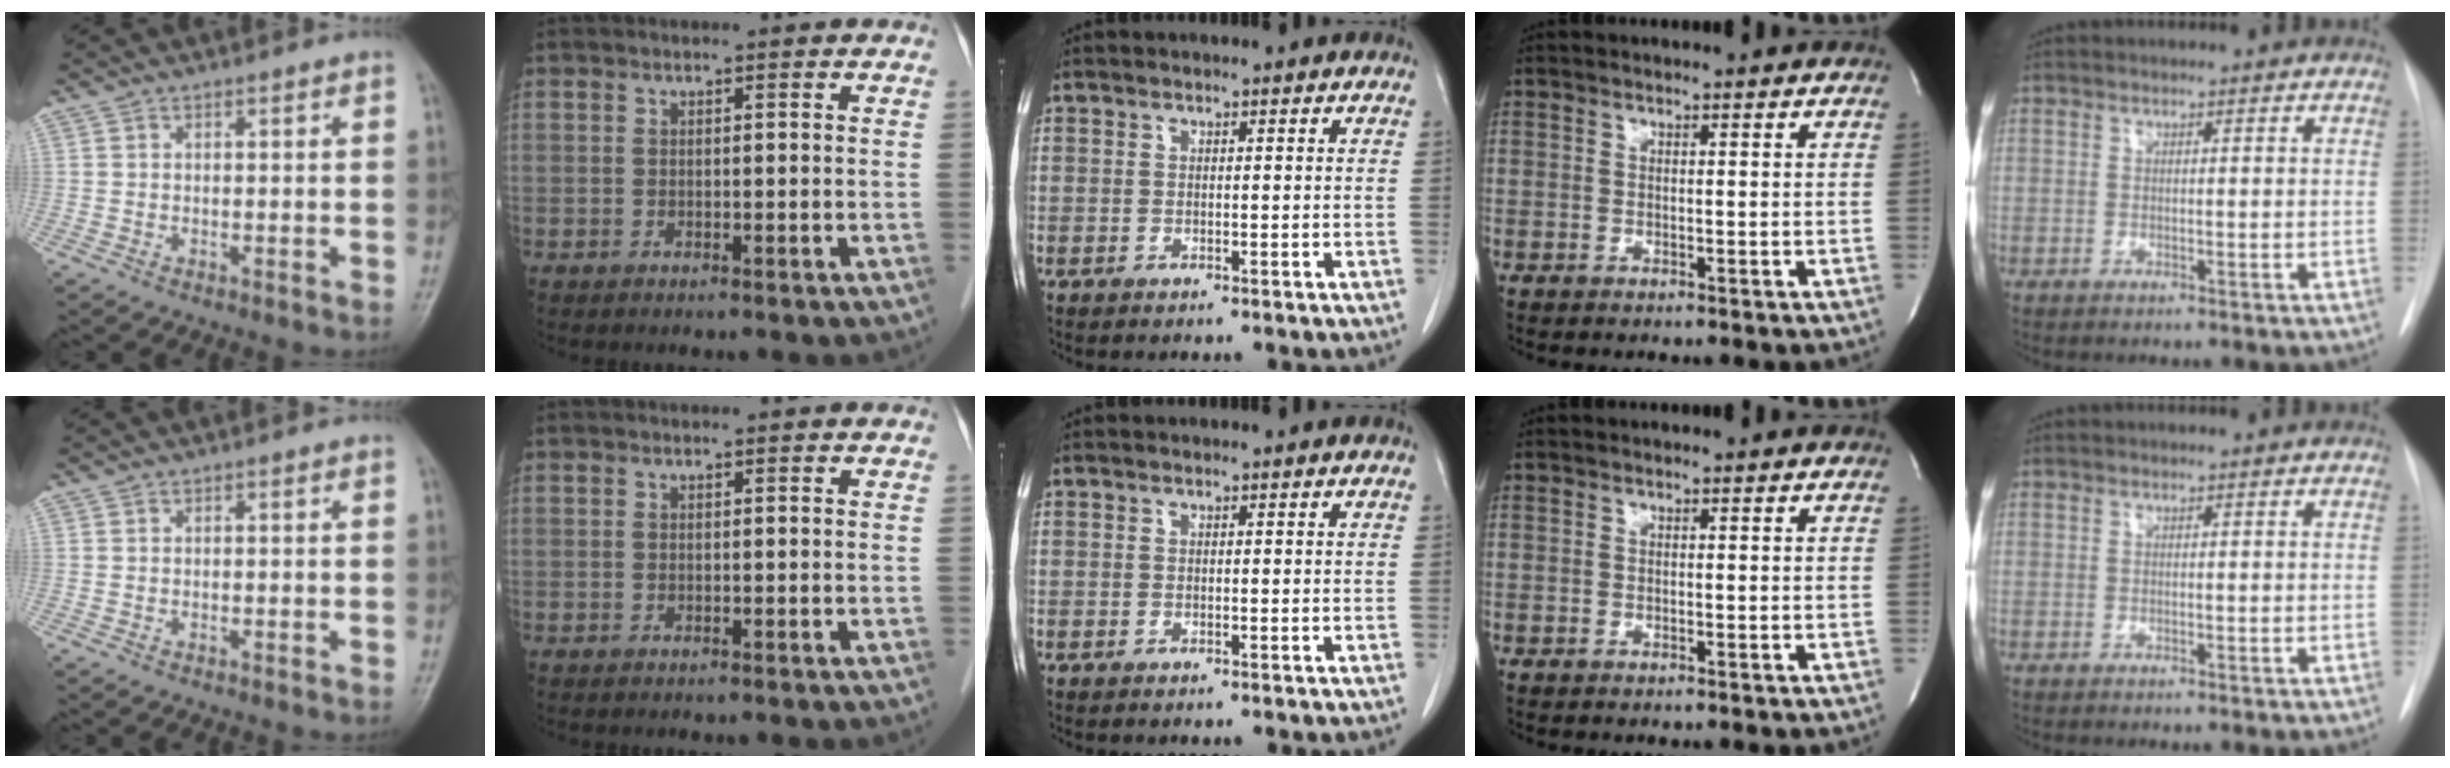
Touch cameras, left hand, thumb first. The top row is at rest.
{}